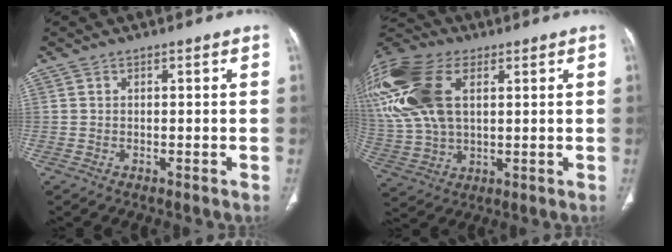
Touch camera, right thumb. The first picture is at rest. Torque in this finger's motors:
{"motor_torque": [2.39, 2.61, 2.09, 0.66, 0.33]}